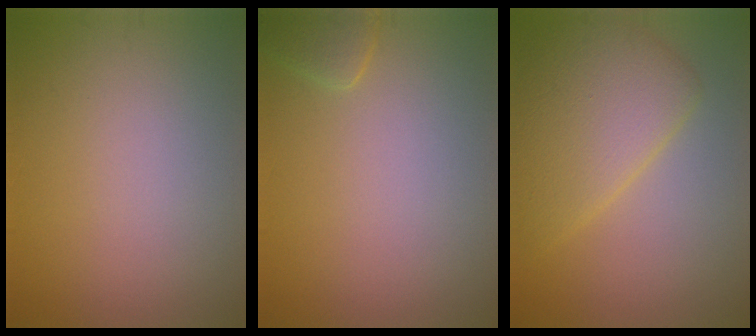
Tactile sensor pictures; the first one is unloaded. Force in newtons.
{"total": 1.3, "press": 1.3, "slide": 0.1}
{"total": 5.9, "press": 5.9, "slide": 0.0}